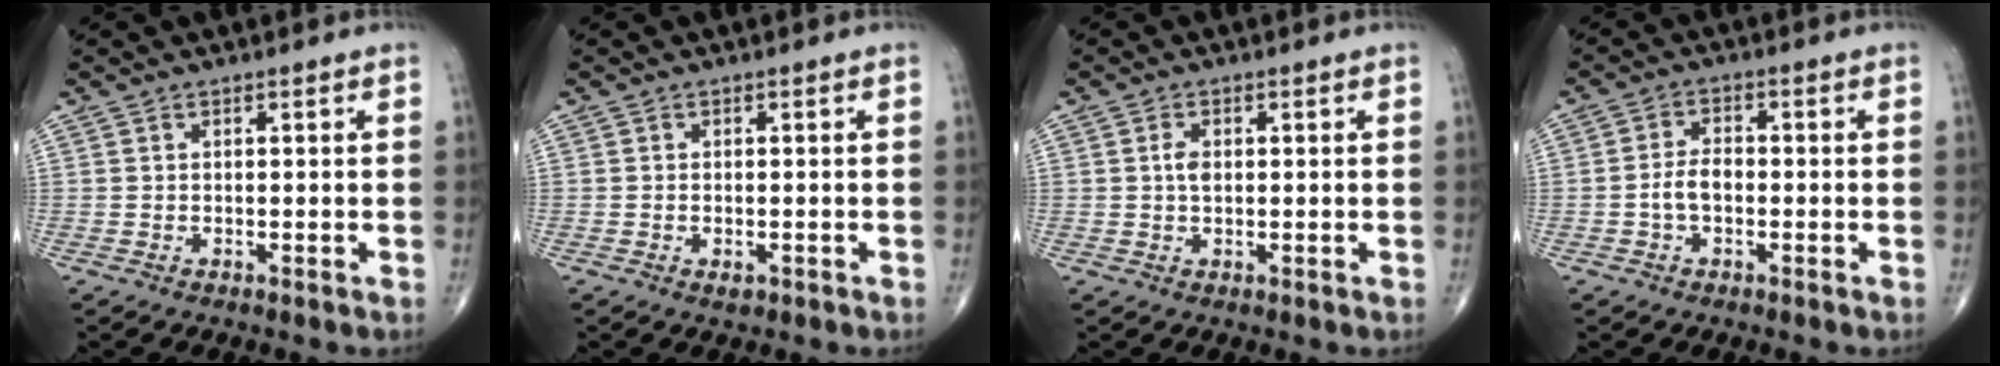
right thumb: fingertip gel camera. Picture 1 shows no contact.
{"total": 1.3, "force": [-0.6, 0.7, 1.0], "torque": [-0.015, 0.000, -0.006]}
{"total": 2.2, "force": [0.2, 1.3, 1.7], "torque": [-0.031, 0.001, 0.002]}
{"total": 3.9, "force": [-1.0, 2.4, 3.0], "torque": [-0.055, 0.016, -0.022]}